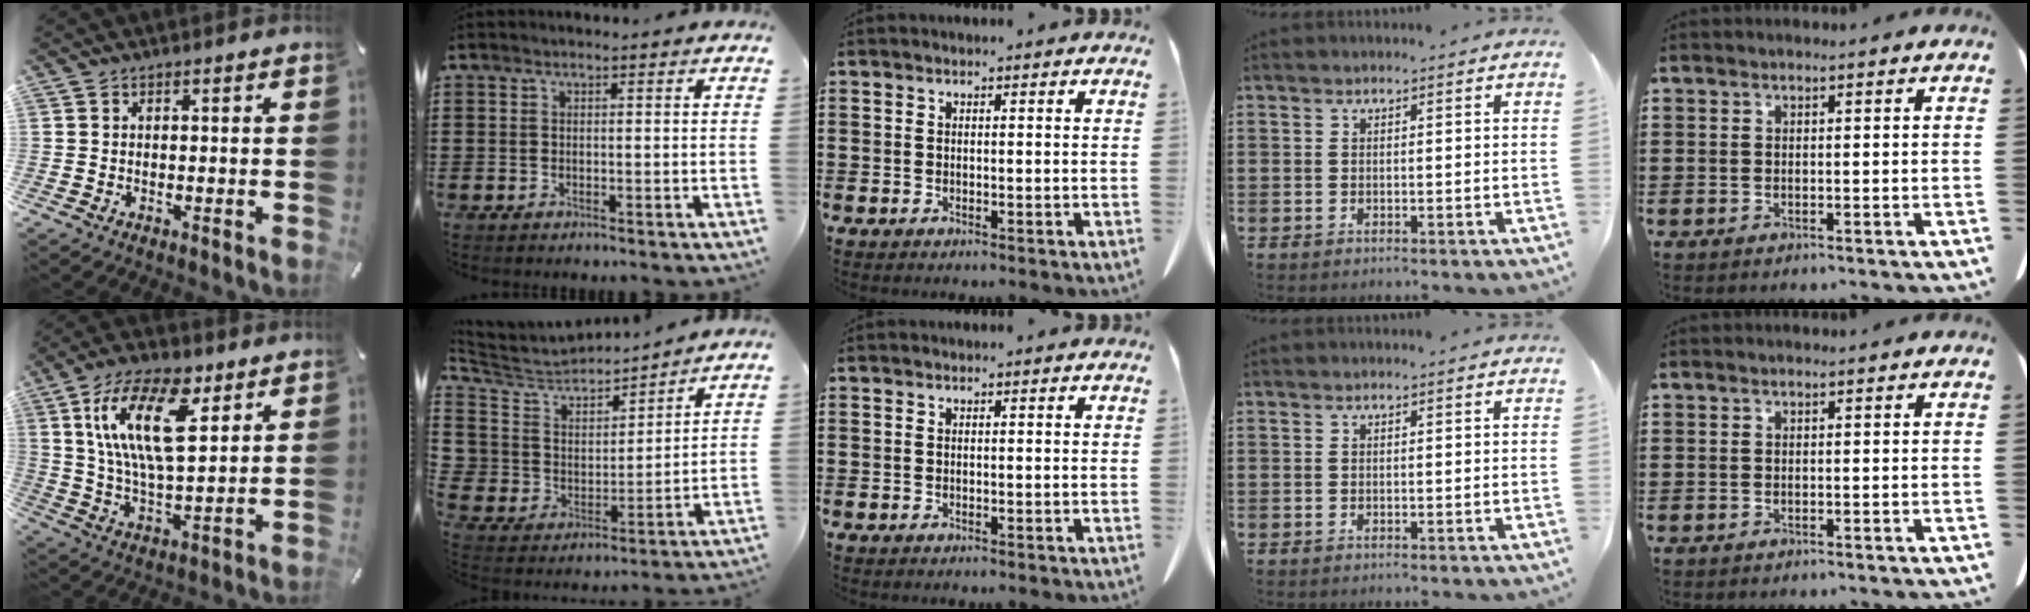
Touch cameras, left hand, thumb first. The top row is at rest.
{"thumb": {"total": 18.6, "force": [8.6, 8.4, 14.2], "torque": [-0.303, -0.015, 0.142]}, "index": {"total": 5.5, "force": [4.8, 2.6, -0.6], "torque": [-0.031, -0.045, 0.081]}}